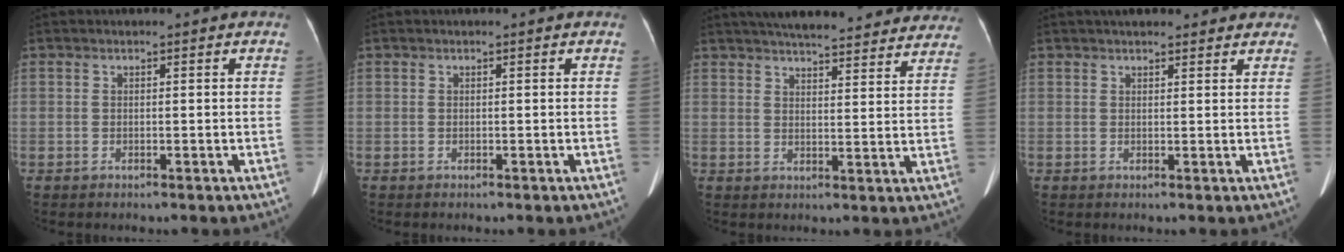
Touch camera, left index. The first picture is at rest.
{"total": 0.0}
{"total": 25.8, "force": [23.1, 5.3, 10.2], "torque": [-0.153, -0.002, 0.277]}
{"total": 8.9, "force": [7.5, 2.7, 3.9], "torque": [-0.041, 0.026, 0.093]}